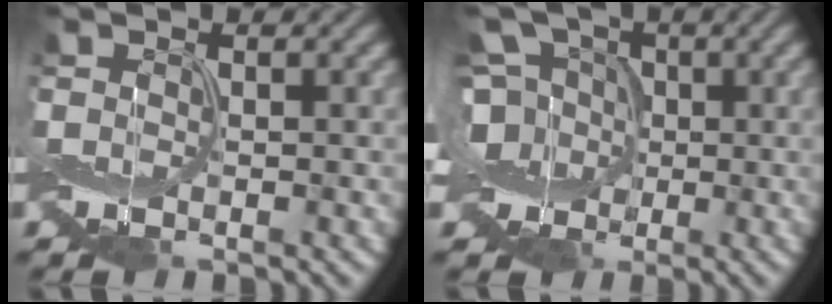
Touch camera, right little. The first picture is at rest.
{"total": 8.3, "force": [0.3, 7.2, 4.1], "torque": [-0.080, 0.031, -0.044]}